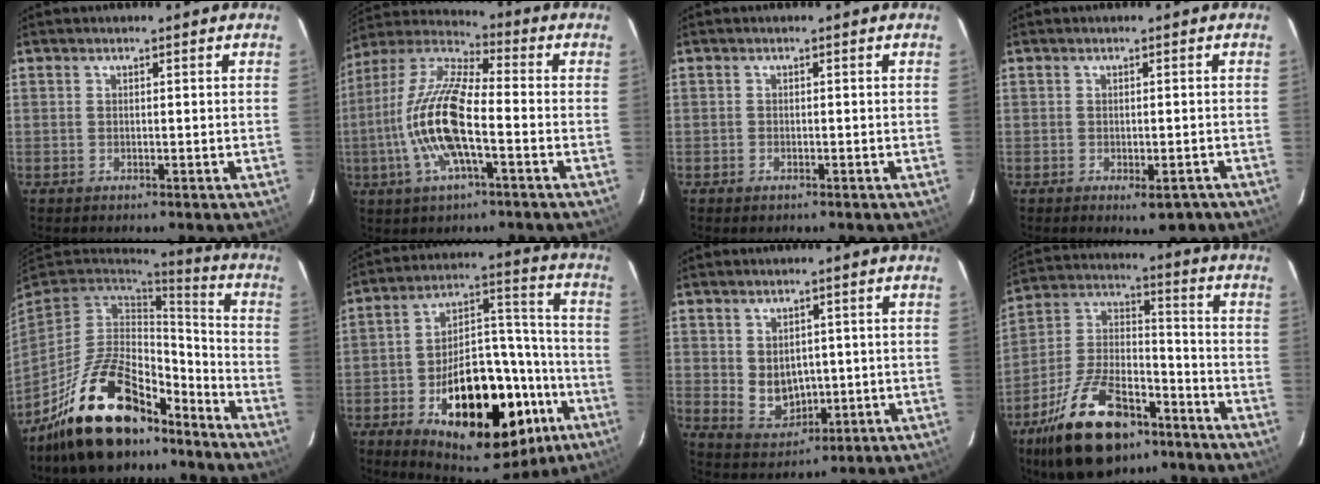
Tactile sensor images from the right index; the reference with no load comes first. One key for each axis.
{"total": 16.4, "fx": -4.0, "fy": 4.7, "fz": 15.1, "tx": -0.307, "ty": -0.002, "tz": -0.086}
{"total": 1.0, "fx": -0.6, "fy": 0.6, "fz": 0.3, "tx": -0.008, "ty": 0.000, "tz": -0.010}
{"total": 3.6, "fx": -2.3, "fy": 1.6, "fz": 2.3, "tx": -0.038, "ty": -0.001, "tz": -0.022}
{"total": 21.5, "fx": -14.8, "fy": 9.5, "fz": 12.3, "tx": -0.247, "ty": 0.009, "tz": -0.236}
{"total": 28.4, "fx": -13.3, "fy": 14.9, "fz": 20.2, "tx": -0.329, "ty": 0.038, "tz": -0.172}
{"total": 7.5, "fx": 0.1, "fy": 5.8, "fz": 4.8, "tx": -0.095, "ty": -0.009, "tz": 0.026}
{"total": 21.8, "fx": -13.5, "fy": 10.5, "fz": 13.4, "tx": -0.265, "ty": 0.008, "tz": -0.224}